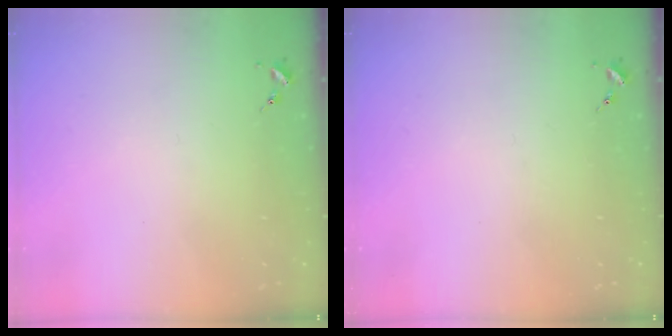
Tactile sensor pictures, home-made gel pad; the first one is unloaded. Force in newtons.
{"total": 0.0}